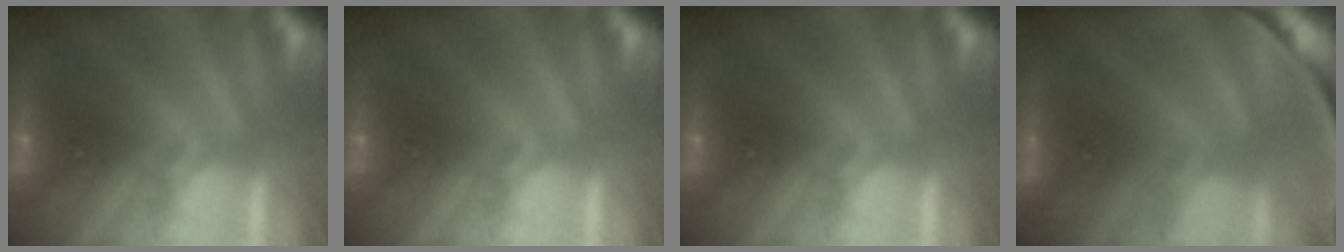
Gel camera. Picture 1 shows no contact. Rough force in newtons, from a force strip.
{"total": 0.0}
{"total": 0.0}
{"total": 6.7}